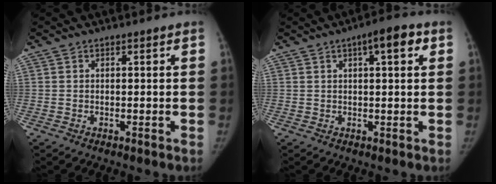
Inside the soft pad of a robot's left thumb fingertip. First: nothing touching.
{"total": 5.8, "force": [2.3, 1.7, 5.0], "torque": [-0.061, 0.008, 0.026]}